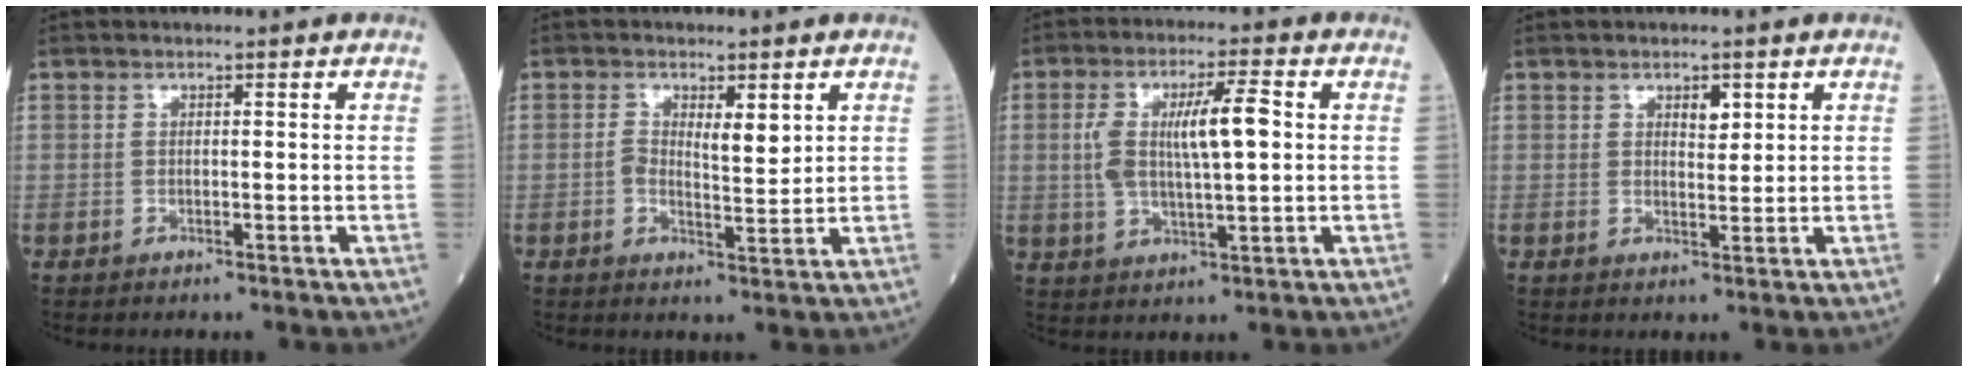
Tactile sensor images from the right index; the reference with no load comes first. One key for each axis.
{"total": 4.0, "fx": 1.2, "fy": 1.5, "fz": 3.5, "tx": -0.058, "ty": 0.001, "tz": 0.021}
{"total": 9.3, "fx": 1.3, "fy": 2.2, "fz": 9.0, "tx": -0.177, "ty": 0.019, "tz": 0.031}
{"total": 2.3, "fx": 1.2, "fy": 1.0, "fz": 1.6, "tx": -0.023, "ty": -0.002, "tz": 0.019}